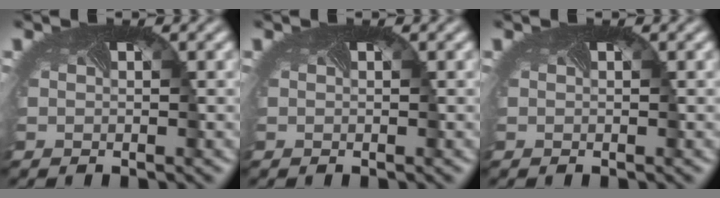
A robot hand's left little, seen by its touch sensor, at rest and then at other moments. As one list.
[{"total": 0.0}, {"total": 0.0}]